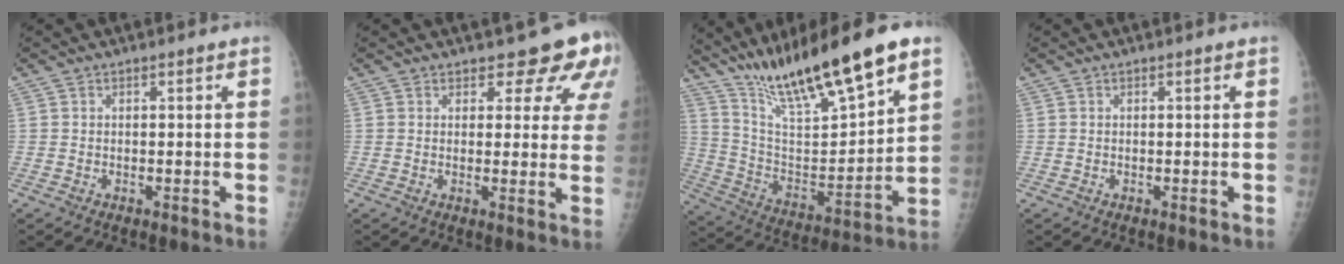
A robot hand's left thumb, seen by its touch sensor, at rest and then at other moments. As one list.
[{"total": 8.7, "force": [6.5, 4.0, 4.1], "torque": [-0.007, -0.035, 0.062]}, {"total": 23.3, "force": [16.6, 4.4, 15.7], "torque": [-0.250, -0.062, 0.298]}, {"total": 0.0}]